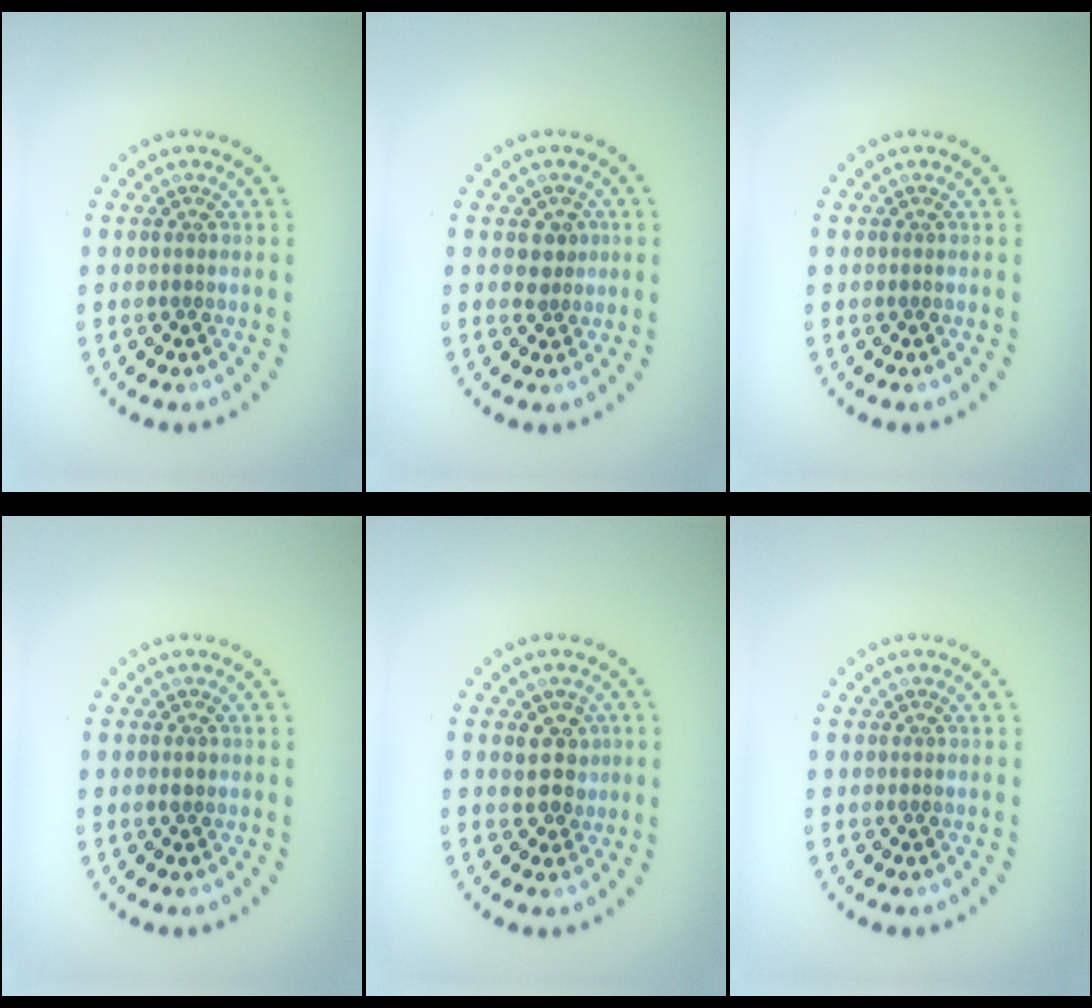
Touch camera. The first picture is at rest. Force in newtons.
{"total": 1.6, "press": 1.4, "slide": 0.7}
{"total": 0.0}
{"total": 0.8, "press": 0.8, "slide": 0.1}
{"total": 2.9, "press": 2.7, "slide": 1.1}
{"total": 0.0}